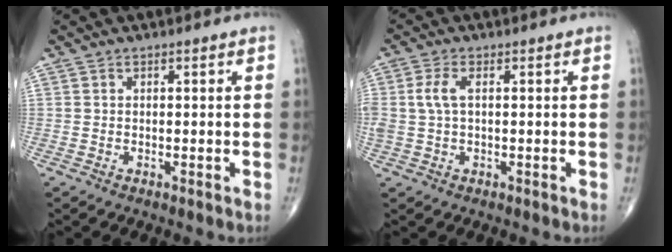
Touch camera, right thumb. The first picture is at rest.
{"total": 4.1, "force": [0.7, 2.0, 3.5], "torque": [-0.097, 0.010, 0.013]}